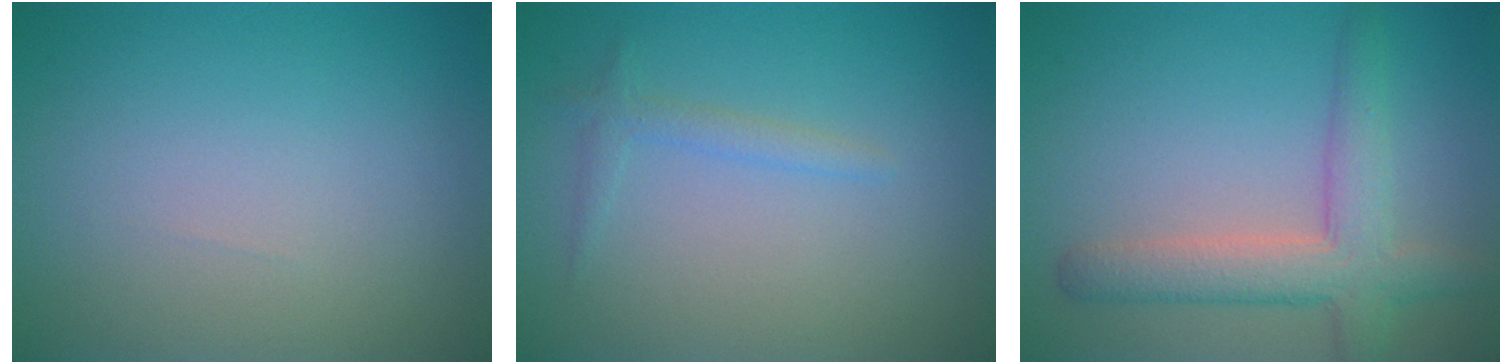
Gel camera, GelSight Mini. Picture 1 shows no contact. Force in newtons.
{"total": 1.3, "press": 1.3, "slide": 0.1}
{"total": 5.0, "press": 4.9, "slide": 0.3}